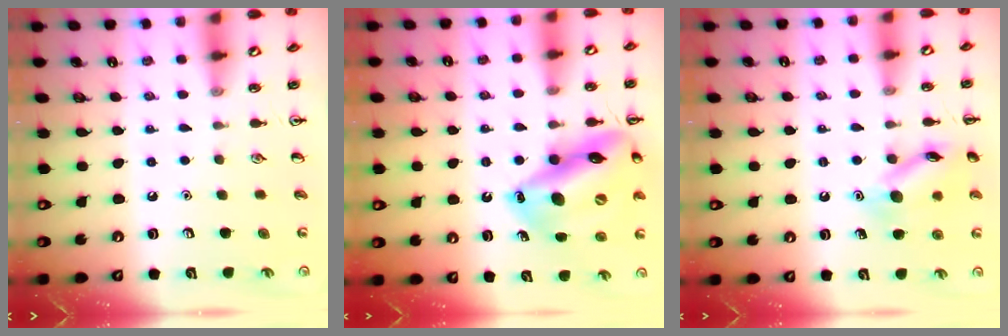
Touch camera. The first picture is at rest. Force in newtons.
{"total": 18.6, "press": 17.9, "slide": 5.1}
{"total": 12.8, "press": 12.8, "slide": 0.7}